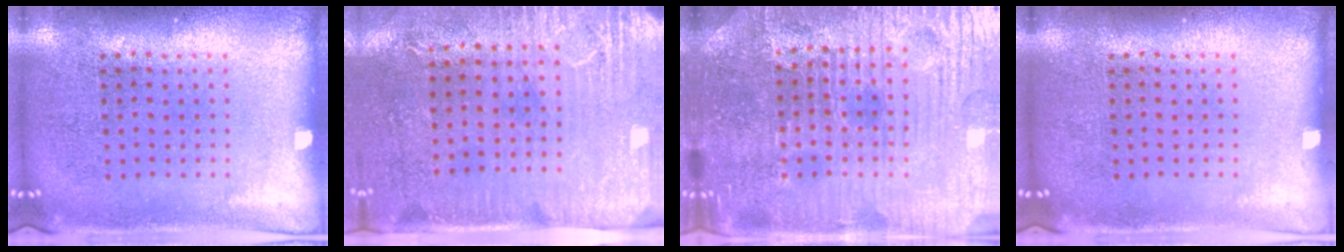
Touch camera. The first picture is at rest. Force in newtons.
{"total": 2.9, "press": 2.4, "slide": 1.6}
{"total": 5.3, "press": 5.0, "slide": 1.5}
{"total": 0.0}